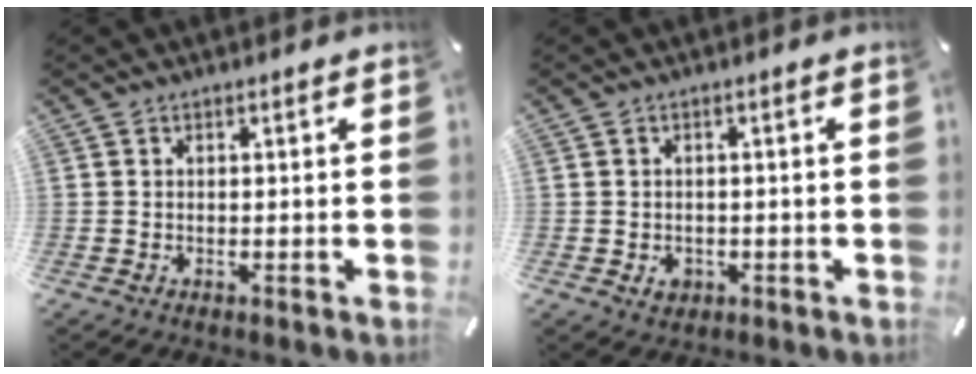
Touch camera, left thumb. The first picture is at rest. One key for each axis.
{"total": 2.5, "fx": -0.7, "fy": 2.1, "fz": 1.0, "tx": -0.009, "ty": 0.000, "tz": -0.014}